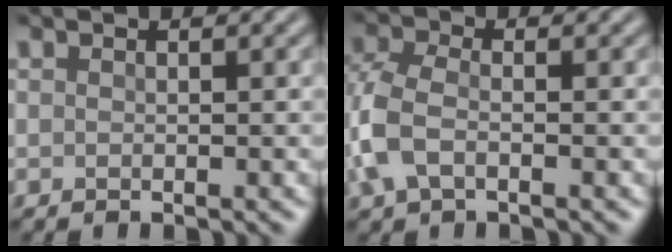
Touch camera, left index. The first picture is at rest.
{"total": 4.6, "force": [-1.3, 2.6, 3.6], "torque": [-0.098, 0.004, -0.038]}